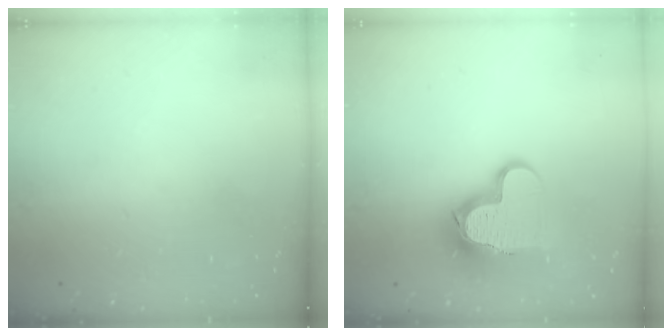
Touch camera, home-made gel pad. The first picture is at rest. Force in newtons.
{"total": 14.5, "press": 14.5, "slide": 1.3}